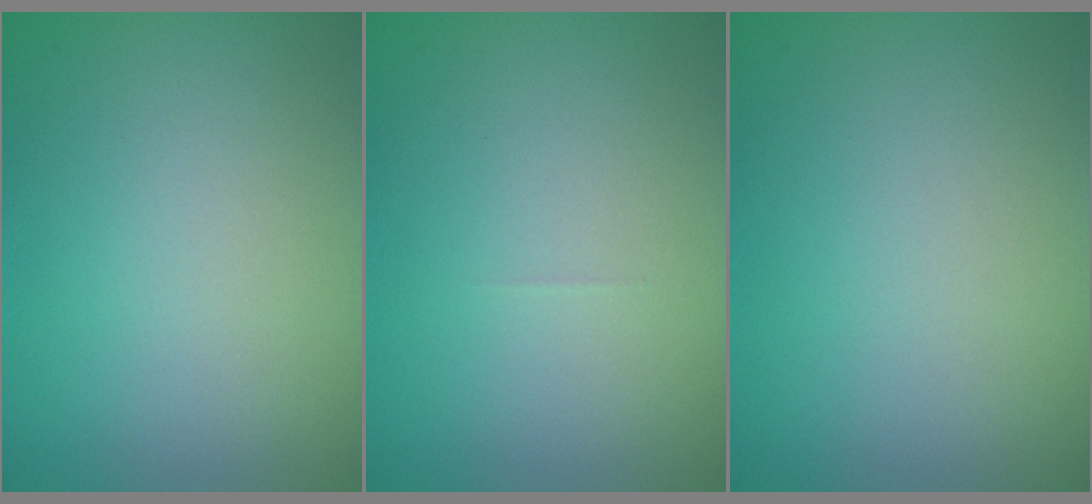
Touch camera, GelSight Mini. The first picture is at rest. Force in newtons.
{"total": 0.0}
{"total": 0.0}